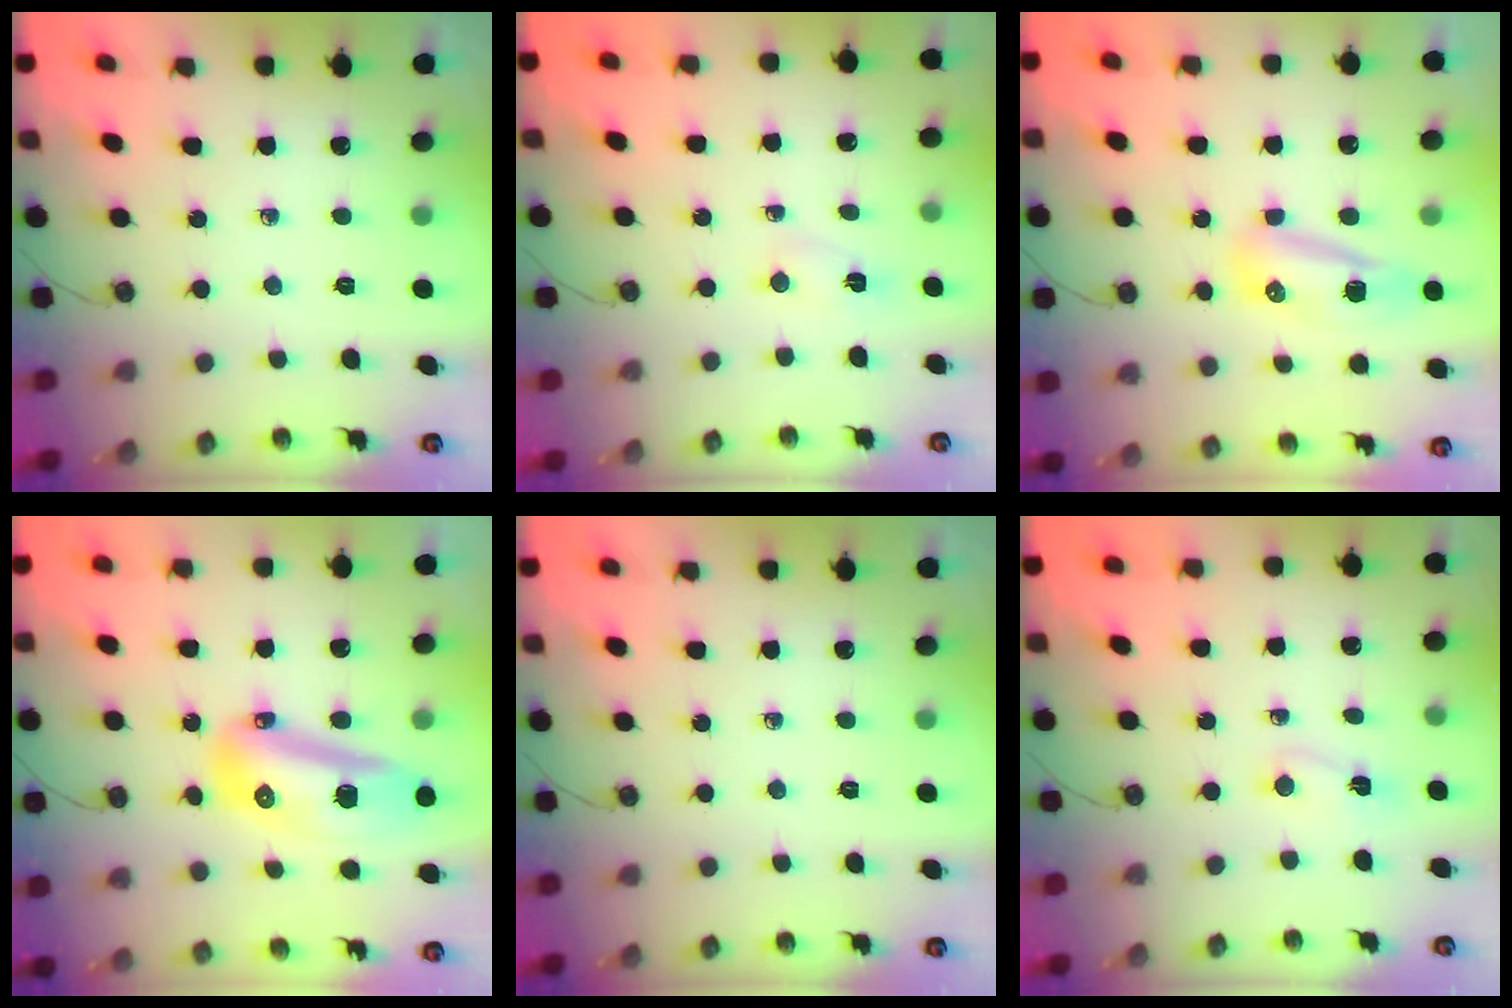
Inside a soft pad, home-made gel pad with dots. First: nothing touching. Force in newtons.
{"total": 2.3, "press": 2.2, "slide": 0.4}
{"total": 24.6, "press": 13.1, "slide": 20.8}
{"total": 16.8, "press": 16.7, "slide": 1.9}
{"total": 0.0}
{"total": 3.4, "press": 2.6, "slide": 2.2}